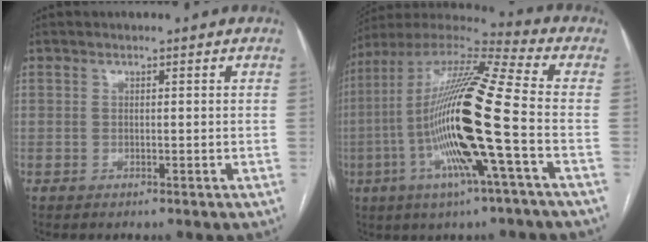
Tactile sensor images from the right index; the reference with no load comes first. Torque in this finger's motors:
{"motor_torque": [2.14, 0.00, 1.05, 0.21]}